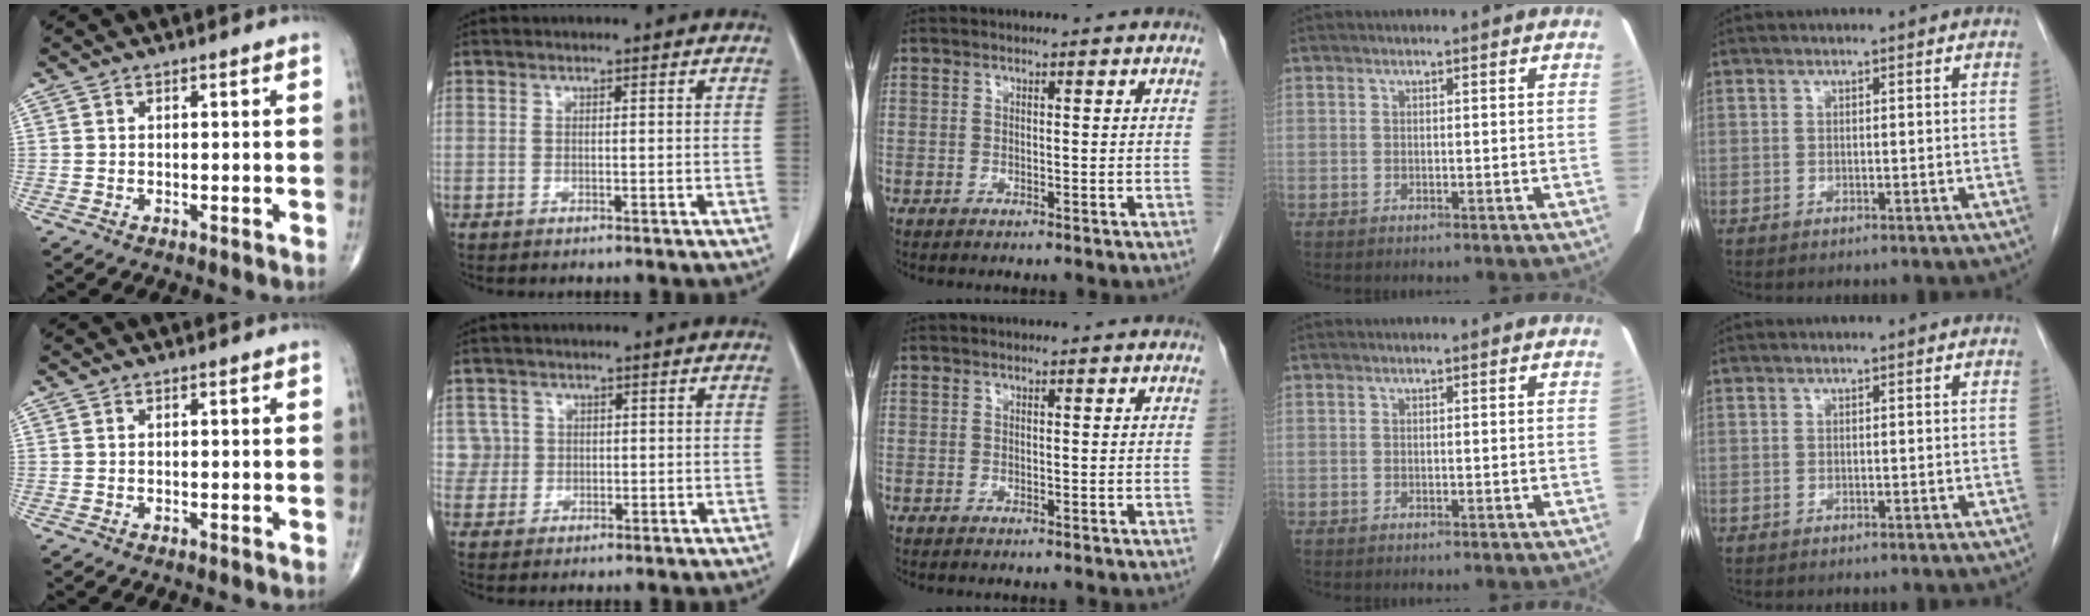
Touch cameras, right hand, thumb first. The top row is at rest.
{"index": {"total": 2.9, "force": [0.5, 2.8, -0.5], "torque": [0.025, 0.008, 0.008]}}